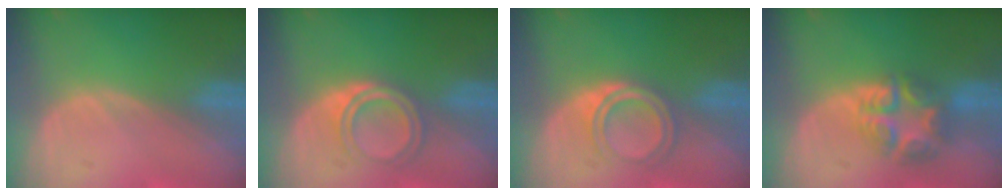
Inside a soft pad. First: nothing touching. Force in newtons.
{"total": 4.2, "press": 4.2, "slide": 0.3}
{"total": 4.2, "press": 4.2, "slide": 0.3}
{"total": 7.6, "press": 6.6, "slide": 3.7}